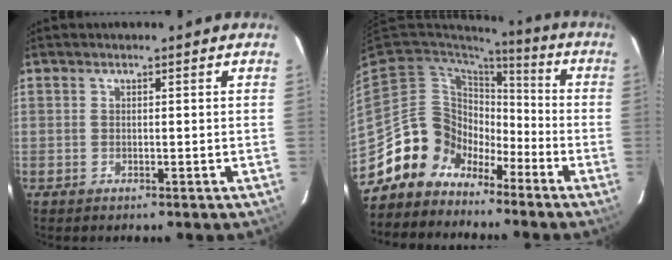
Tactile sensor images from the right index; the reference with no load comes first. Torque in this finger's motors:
{"motor_torque": [0.80, -0.80, 0.55, 0.05]}